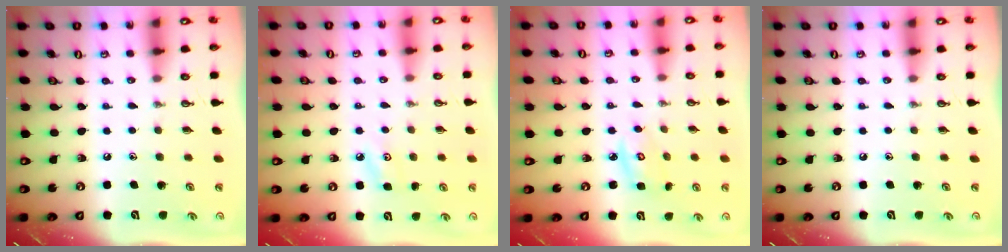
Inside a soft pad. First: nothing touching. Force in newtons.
{"total": 4.6, "press": 4.5, "slide": 0.8}
{"total": 4.2, "press": 4.2, "slide": 0.2}
{"total": 0.0}